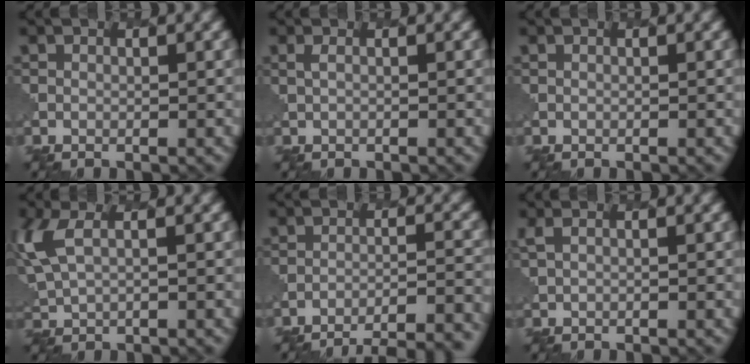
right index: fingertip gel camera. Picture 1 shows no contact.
{"total": 0.7, "force": [0.4, 0.2, 0.6], "torque": [-0.012, -0.004, 0.007]}
{"total": 0.0}
{"total": 4.5, "force": [1.8, 2.0, 3.6], "torque": [-0.102, 0.004, 0.037]}
{"total": 11.6, "force": [-10.7, 2.6, 3.6], "torque": [-0.024, 0.014, -0.120]}
{"total": 1.3, "force": [0.6, 0.4, 1.1], "torque": [-0.023, -0.001, 0.011]}